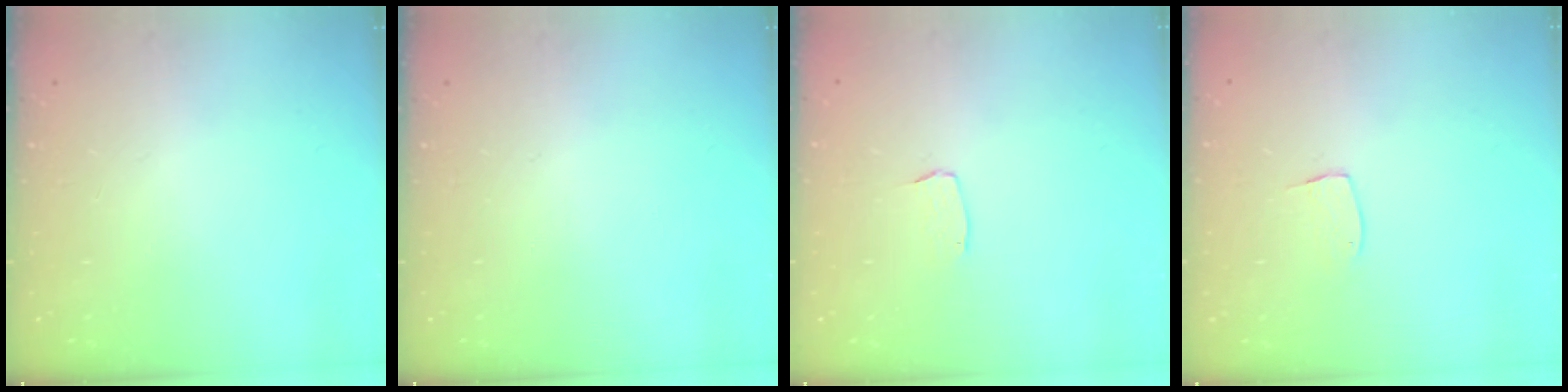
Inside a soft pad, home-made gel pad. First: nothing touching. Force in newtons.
{"total": 0.0}
{"total": 3.0, "press": 3.0, "slide": 0.2}
{"total": 5.2, "press": 5.2, "slide": 0.3}